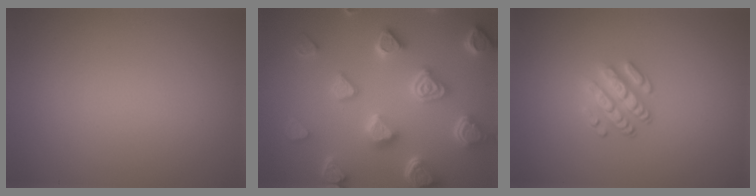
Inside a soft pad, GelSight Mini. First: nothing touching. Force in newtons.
{"total": 6.7, "press": 5.5, "slide": 3.7}
{"total": 3.3, "press": 2.5, "slide": 2.2}